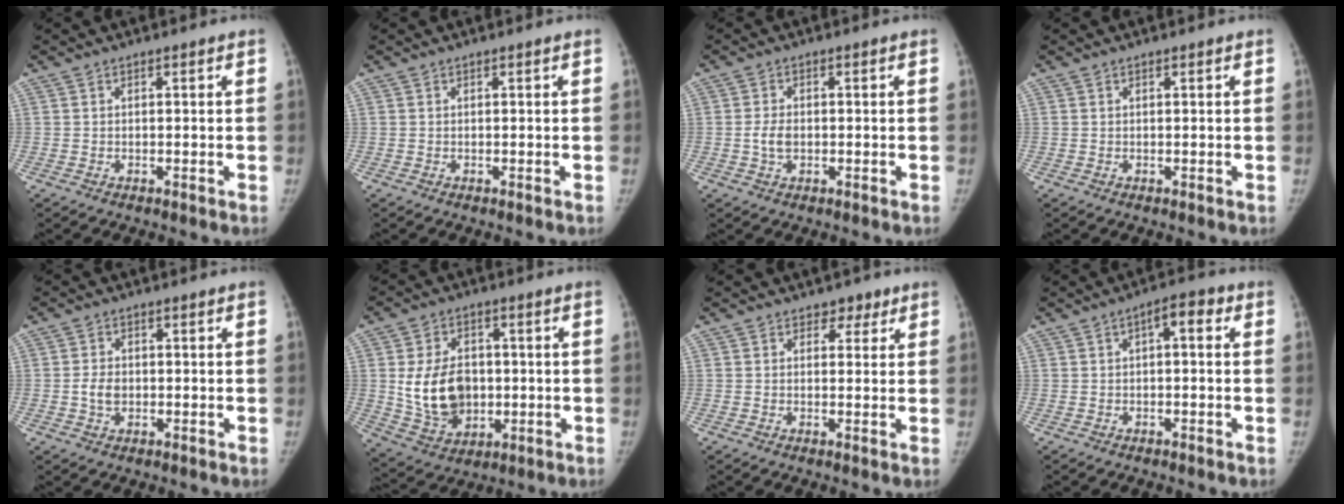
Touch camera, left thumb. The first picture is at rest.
{"total": 0.0}
{"total": 3.2, "force": [-0.4, 2.1, 2.3], "torque": [-0.044, 0.005, -0.008]}
{"total": 0.0}
{"total": 3.3, "force": [-0.4, 2.5, 2.1], "torque": [-0.034, 0.005, -0.008]}
{"total": 13.2, "force": [0.0, 9.8, 8.8], "torque": [-0.122, -0.005, 0.015]}
{"total": 2.9, "force": [1.7, 2.1, 0.9], "torque": [0.016, -0.006, 0.018]}
{"total": 4.3, "force": [0.8, 1.9, 3.7], "torque": [-0.041, 0.022, 0.002]}